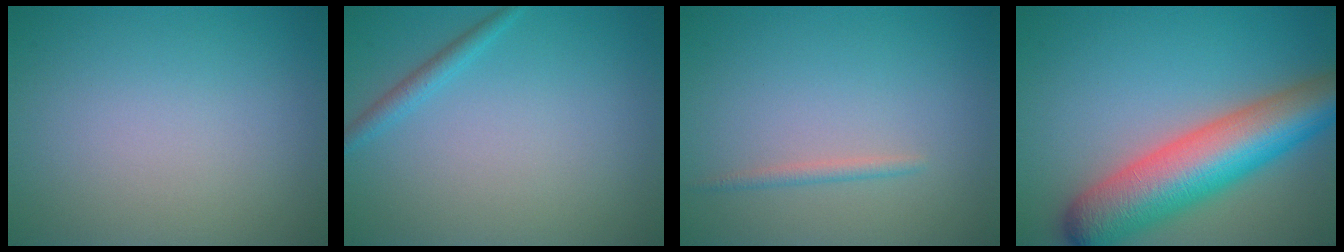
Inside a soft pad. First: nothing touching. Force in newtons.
{"total": 1.4, "press": 1.4, "slide": 0.1}
{"total": 1.0, "press": 1.0, "slide": 0.0}
{"total": 10.4, "press": 10.4, "slide": 0.4}